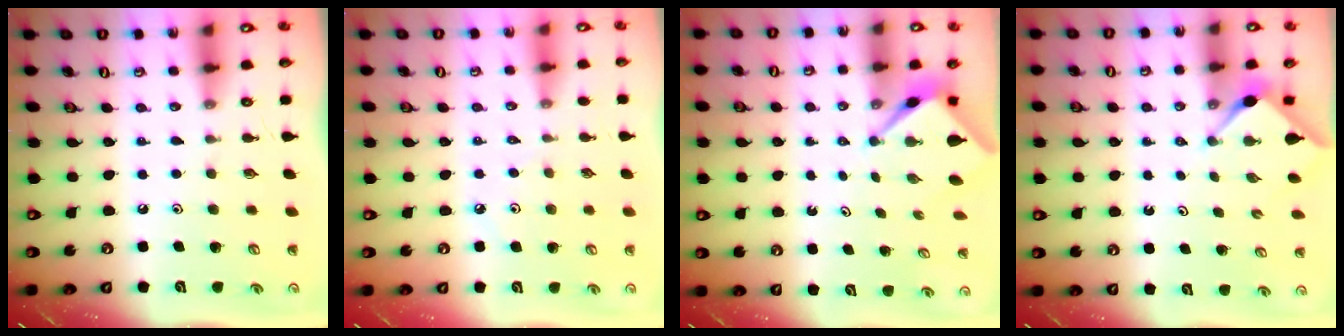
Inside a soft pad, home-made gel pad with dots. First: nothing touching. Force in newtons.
{"total": 2.3, "press": 2.2, "slide": 0.5}
{"total": 2.5, "press": 2.5, "slide": 0.2}
{"total": 2.9, "press": 2.9, "slide": 0.4}